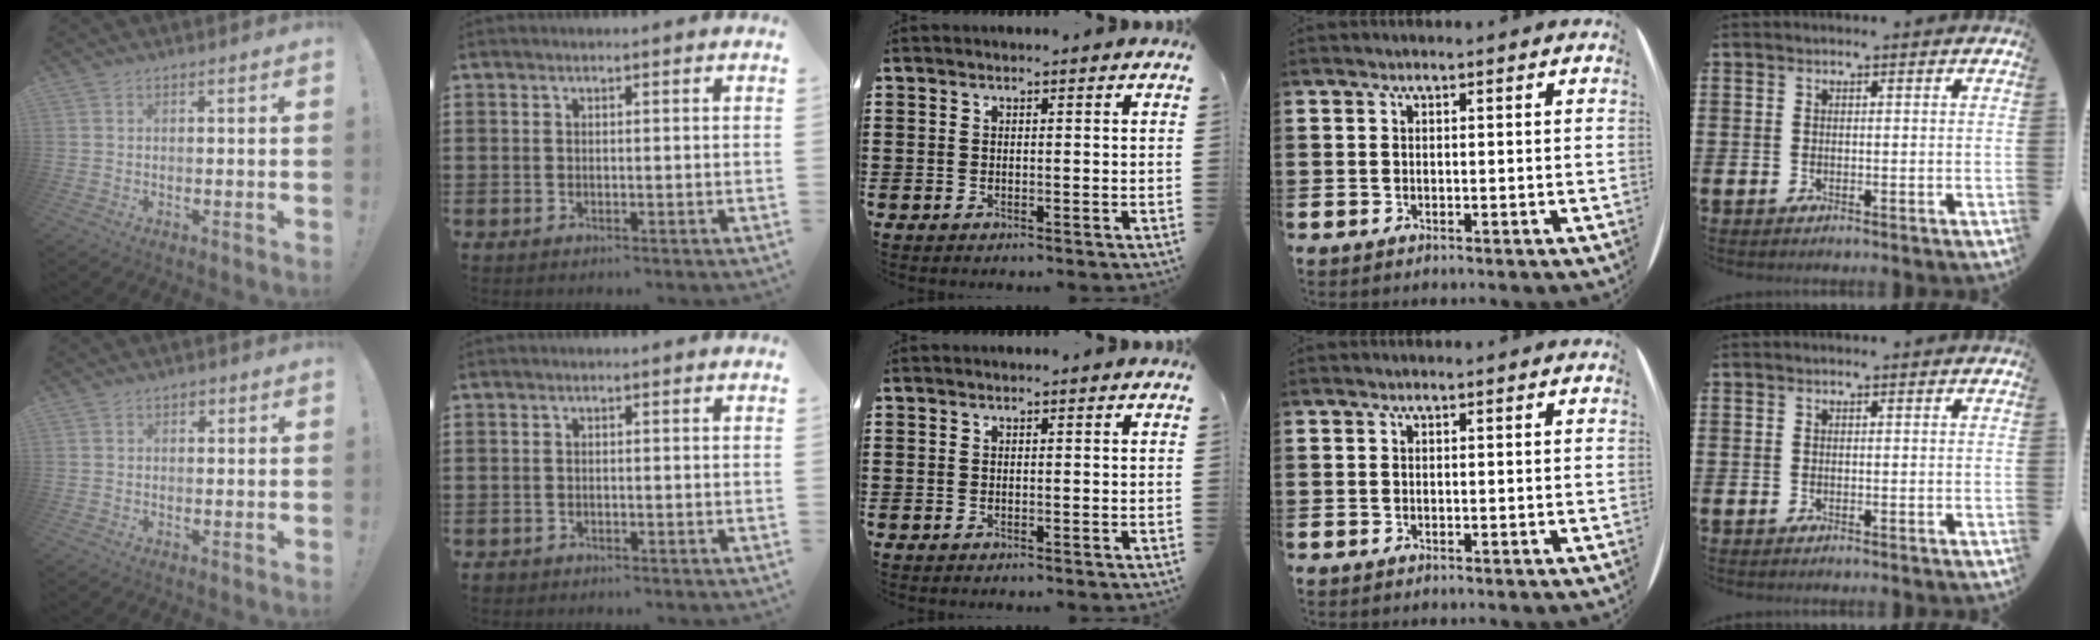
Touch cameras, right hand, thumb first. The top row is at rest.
{"thumb": {"total": 1.1, "force": [0.4, 0.9, 0.4], "torque": [0.000, 0.000, 0.005]}, "index": {"total": 0.7, "force": [-0.6, 0.4, 0.0], "torque": [-0.003, 0.001, -0.014]}}